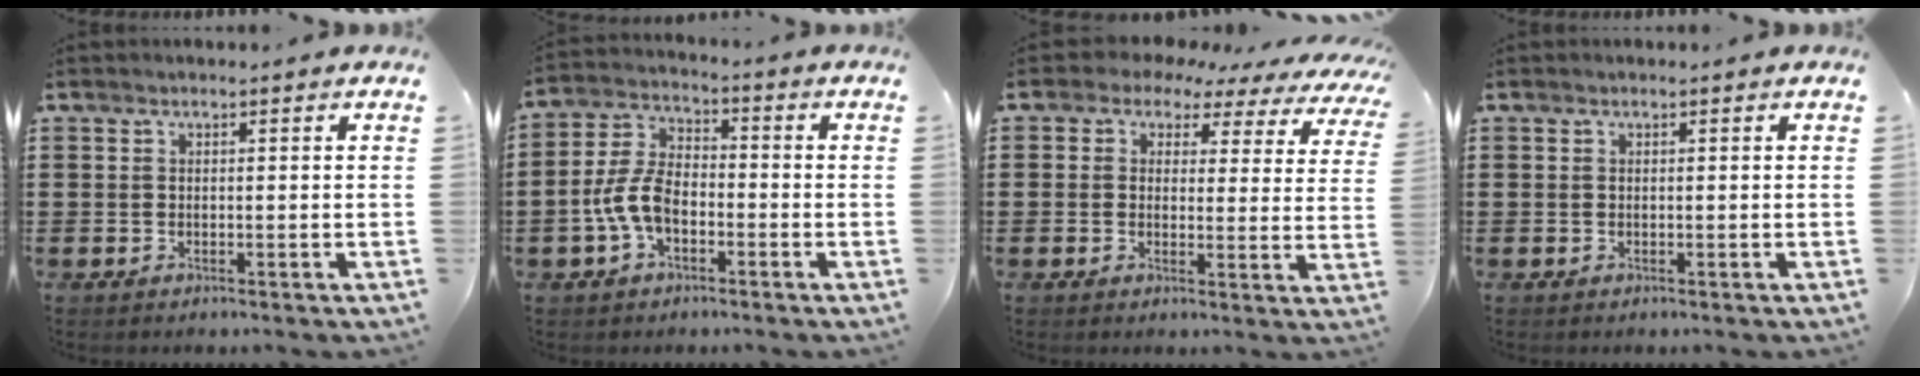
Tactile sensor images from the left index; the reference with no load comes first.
{"total": 7.0, "force": [-2.7, 3.9, 5.3], "torque": [-0.132, 0.003, -0.058]}
{"total": 3.2, "force": [2.2, 2.1, 1.0], "torque": [-0.038, -0.009, 0.033]}
{"total": 0.0}